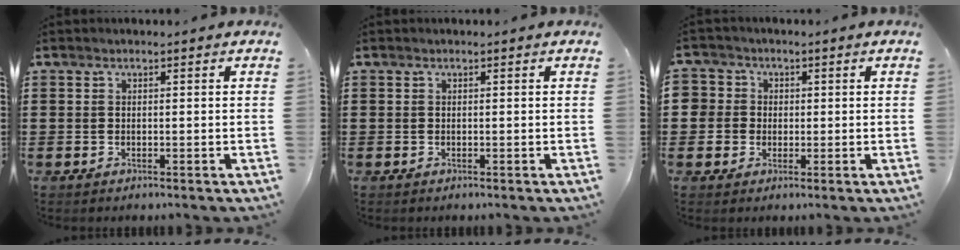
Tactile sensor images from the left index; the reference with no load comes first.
{"total": 0.0}
{"total": 3.4, "force": [0.0, 3.4, -0.2], "torque": [-0.016, 0.008, -0.005]}